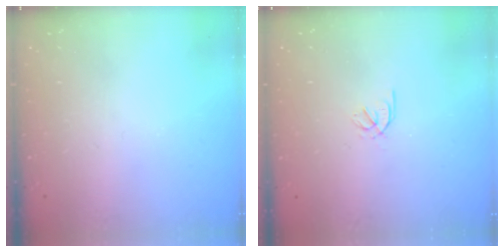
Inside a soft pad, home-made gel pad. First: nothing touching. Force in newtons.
{"total": 1.7, "press": 1.6, "slide": 0.6}